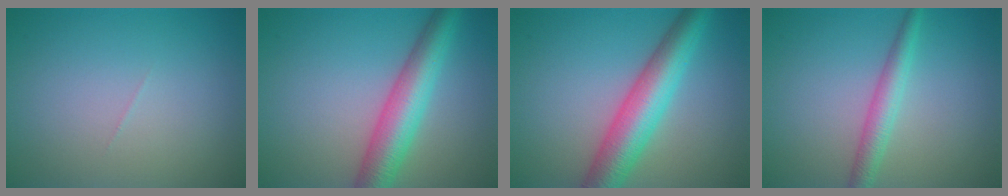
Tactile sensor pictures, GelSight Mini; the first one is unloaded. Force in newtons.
{"total": 6.1, "press": 6.1, "slide": 0.1}
{"total": 7.0, "press": 7.0, "slide": 0.1}
{"total": 2.6, "press": 2.6, "slide": 0.0}